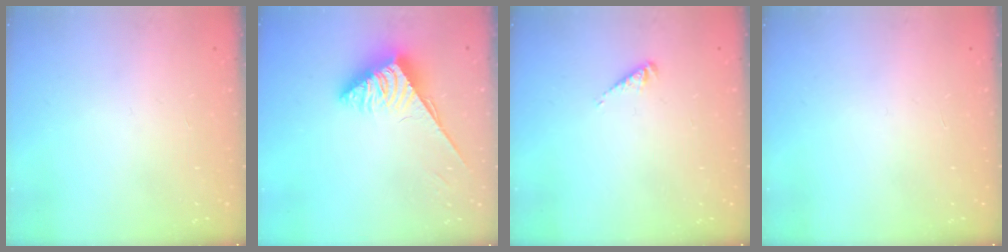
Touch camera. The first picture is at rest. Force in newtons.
{"total": 4.0, "press": 3.9, "slide": 0.7}
{"total": 2.5, "press": 2.4, "slide": 0.5}
{"total": 0.0}